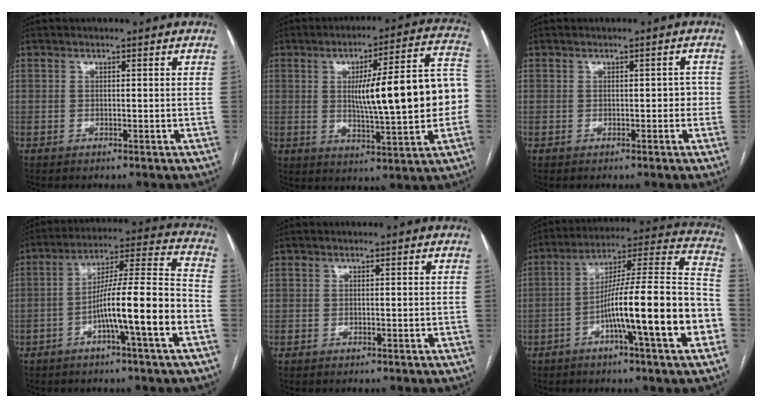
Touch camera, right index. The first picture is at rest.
{"total": 18.6, "force": [0.1, 2.4, 18.4], "torque": [-0.250, 0.032, 0.005]}
{"total": 1.6, "force": [-0.3, 0.9, 1.3], "torque": [-0.008, 0.012, -0.003]}
{"total": 14.4, "force": [-4.9, -0.2, 13.5], "torque": [-0.221, 0.015, -0.083]}
{"total": 0.0}
{"total": 20.2, "force": [-6.5, 0.5, 19.2], "torque": [-0.263, 0.016, -0.103]}